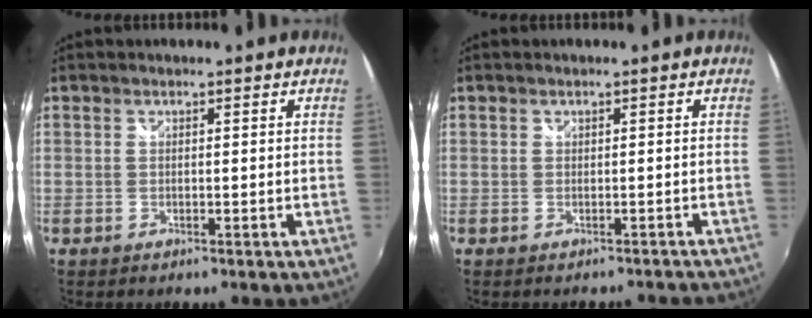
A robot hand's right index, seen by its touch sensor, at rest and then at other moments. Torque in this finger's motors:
{"motor_torque": [-0.60, -0.54, -0.12, -0.07]}